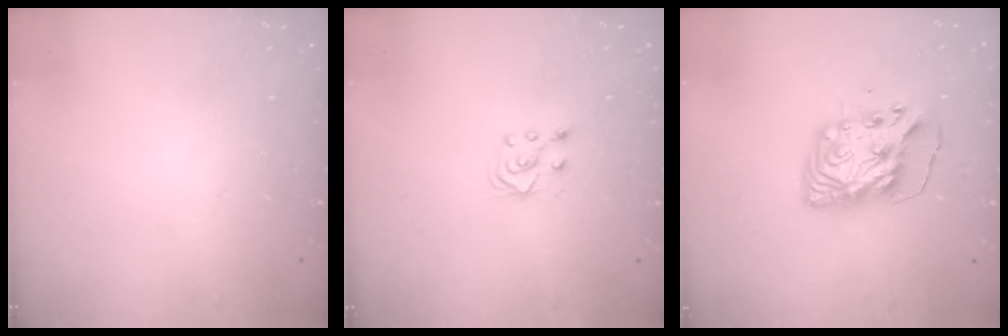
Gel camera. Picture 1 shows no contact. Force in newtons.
{"total": 4.1, "press": 4.1, "slide": 0.7}
{"total": 11.0, "press": 10.9, "slide": 1.6}